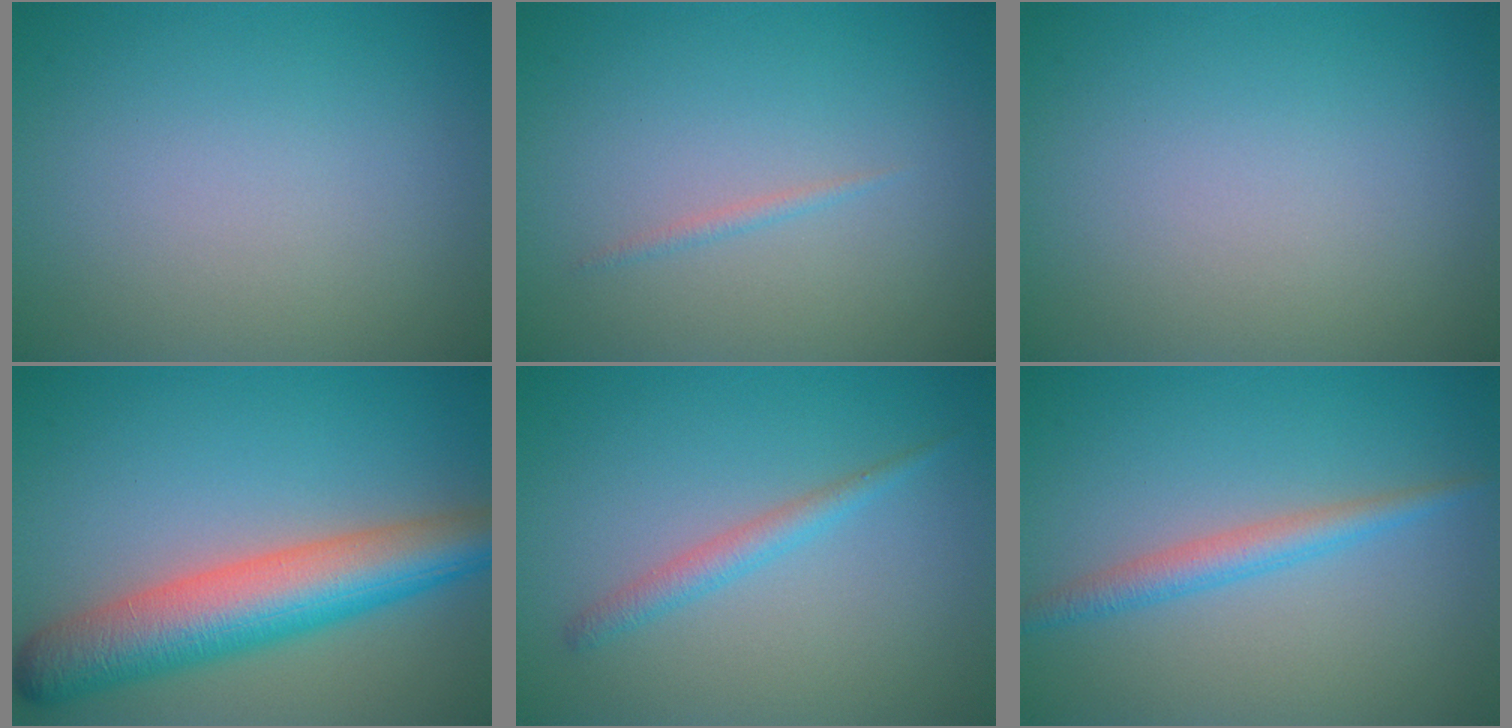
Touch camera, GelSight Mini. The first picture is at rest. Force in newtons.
{"total": 0.6, "press": 0.6, "slide": 0.0}
{"total": 0.0}
{"total": 8.7, "press": 8.7, "slide": 0.3}
{"total": 1.8, "press": 1.8, "slide": 0.1}
{"total": 2.4, "press": 2.4, "slide": 0.0}